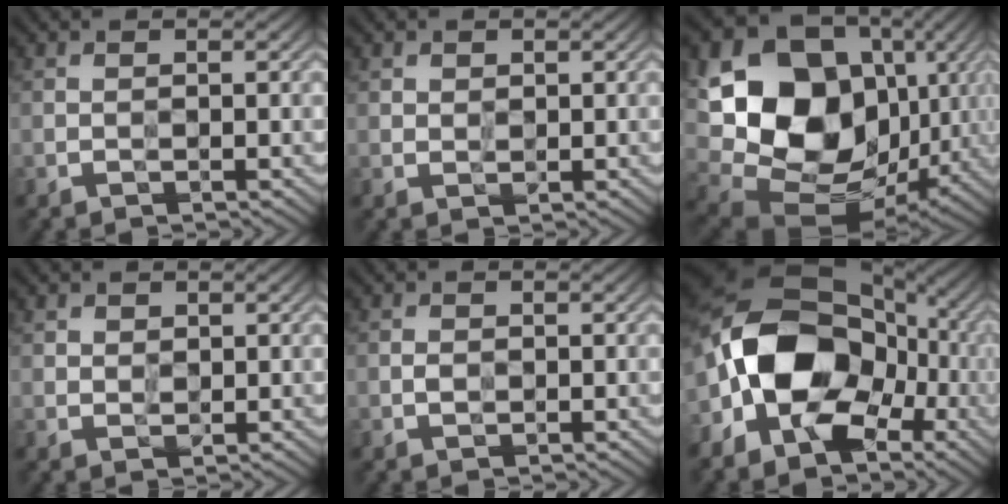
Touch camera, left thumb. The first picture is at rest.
{"total": 1.2, "force": [0.7, 0.9, 0.4], "torque": [-0.008, -0.002, 0.013]}
{"total": 20.4, "force": [3.3, 15.8, 12.5], "torque": [-0.281, -0.023, 0.084]}
{"total": 1.6, "force": [0.9, 1.2, 0.5], "torque": [-0.013, -0.002, 0.015]}
{"total": 0.9, "force": [-0.1, 0.7, 0.6], "torque": [-0.012, -0.001, -0.005]}
{"total": 15.7, "force": [-3.7, 10.8, 10.8], "torque": [-0.199, -0.002, -0.083]}